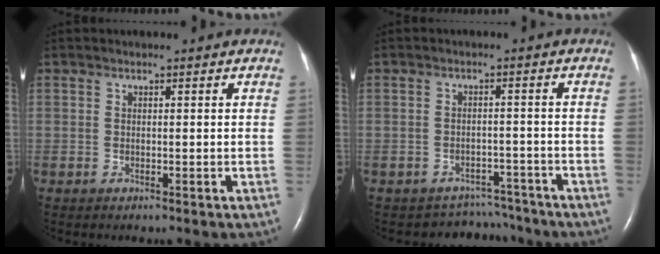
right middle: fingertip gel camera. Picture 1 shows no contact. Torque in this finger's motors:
{"motor_torque": [0.14, -0.18, -0.02, 0.00]}